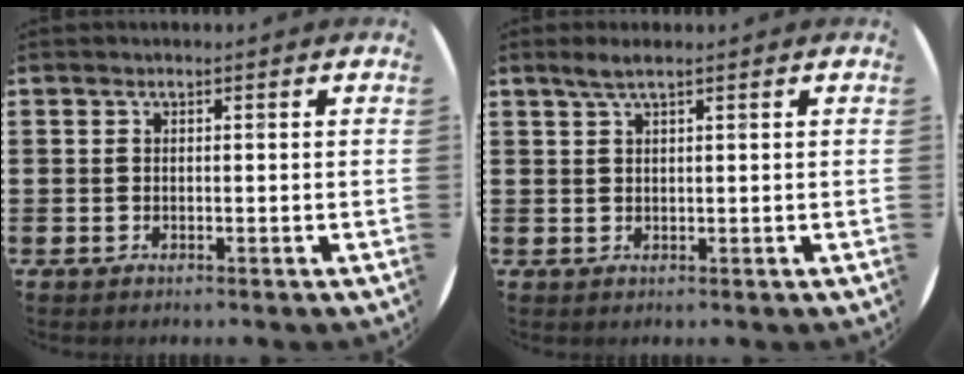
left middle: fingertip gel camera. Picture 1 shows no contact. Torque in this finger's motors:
{"motor_torque": [0.49, -0.42, 0.04, 0.04]}